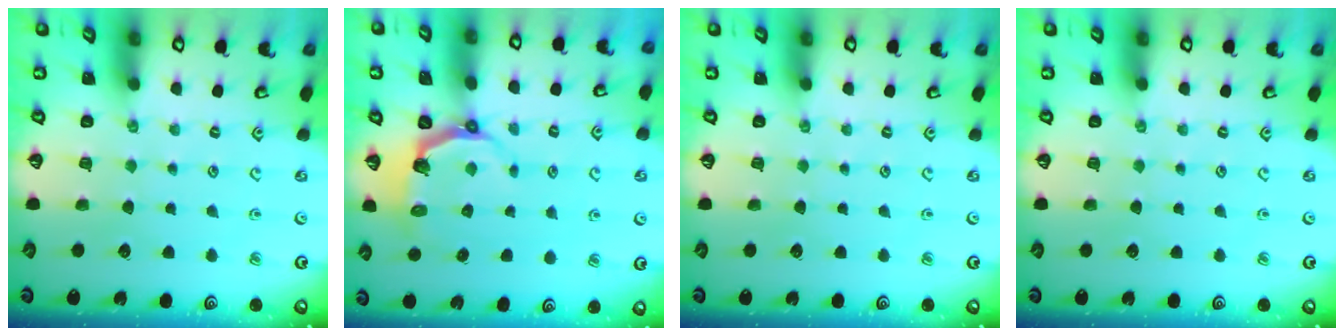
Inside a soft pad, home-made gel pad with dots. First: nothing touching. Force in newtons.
{"total": 4.5, "press": 2.9, "slide": 3.4}
{"total": 0.0}
{"total": 0.0}